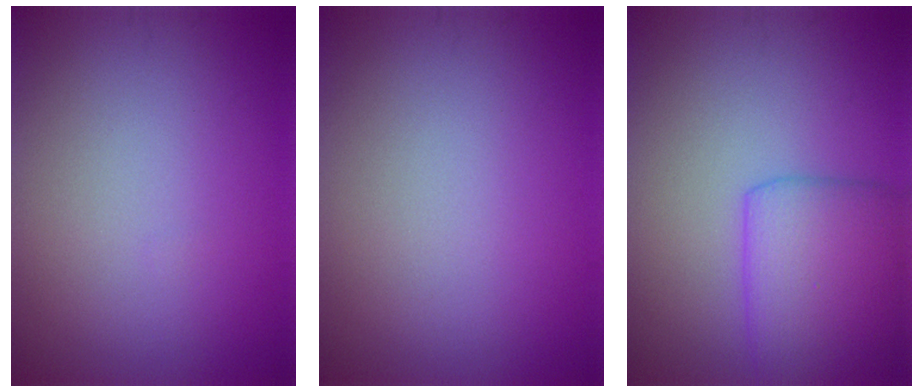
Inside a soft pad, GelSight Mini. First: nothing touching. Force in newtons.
{"total": 0.0}
{"total": 4.9, "press": 4.9, "slide": 0.2}